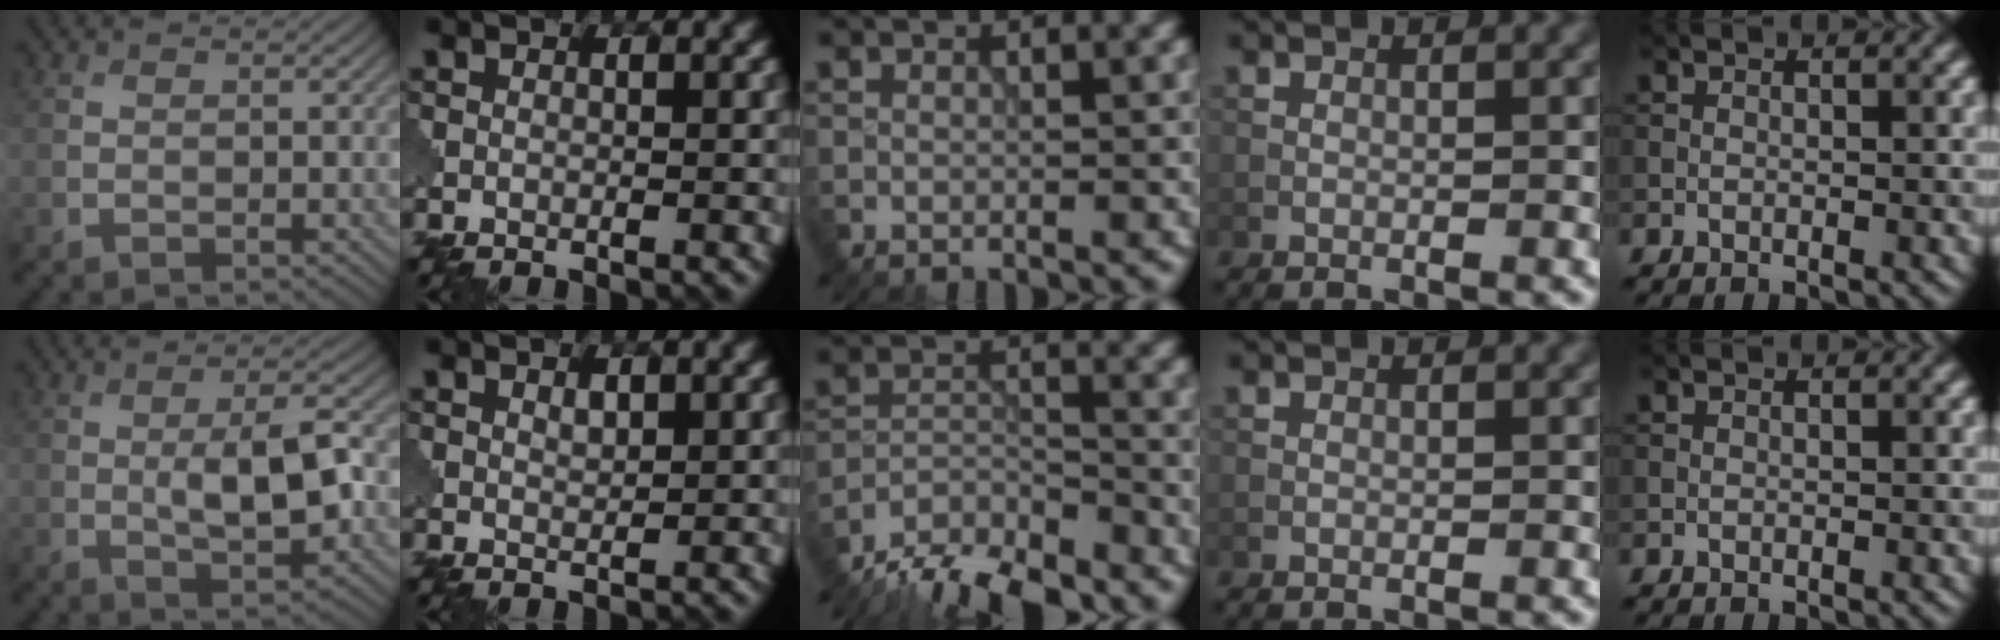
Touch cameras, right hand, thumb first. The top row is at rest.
{"thumb": {"total": 7.3, "force": [-0.5, 2.4, 6.8], "torque": [-0.114, 0.001, -0.007]}, "index": {"total": 1.0, "force": [0.6, 0.5, 0.7], "torque": [-0.015, 0.000, 0.012]}, "middle": {"total": 8.0, "force": [-7.2, 2.1, 3.0], "torque": [-0.043, -0.011, -0.126]}}